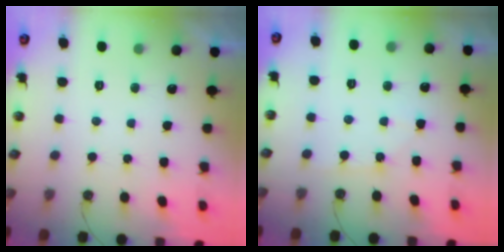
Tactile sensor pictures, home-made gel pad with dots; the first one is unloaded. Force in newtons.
{"total": 4.0, "press": 4.0, "slide": 0.6}